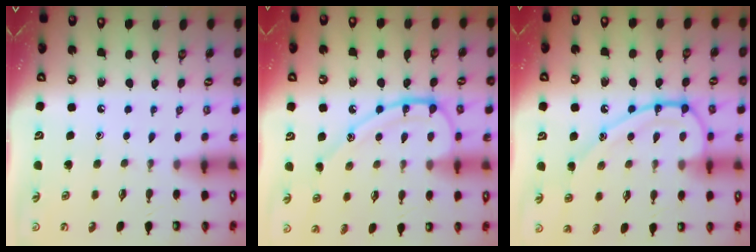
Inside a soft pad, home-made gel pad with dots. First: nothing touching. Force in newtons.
{"total": 12.6, "press": 12.6, "slide": 0.5}
{"total": 13.2, "press": 13.1, "slide": 1.1}